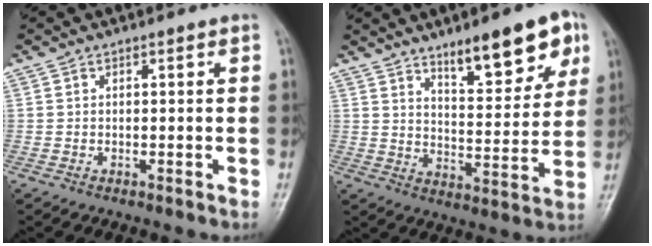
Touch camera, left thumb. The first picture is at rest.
{"total": 14.7, "force": [8.7, 4.8, 10.8], "torque": [-0.118, -0.043, 0.132]}